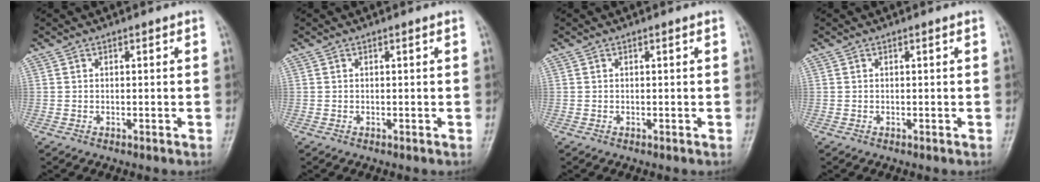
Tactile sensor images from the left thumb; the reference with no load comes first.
{"total": 0.0}
{"total": 0.0}
{"total": 0.0}